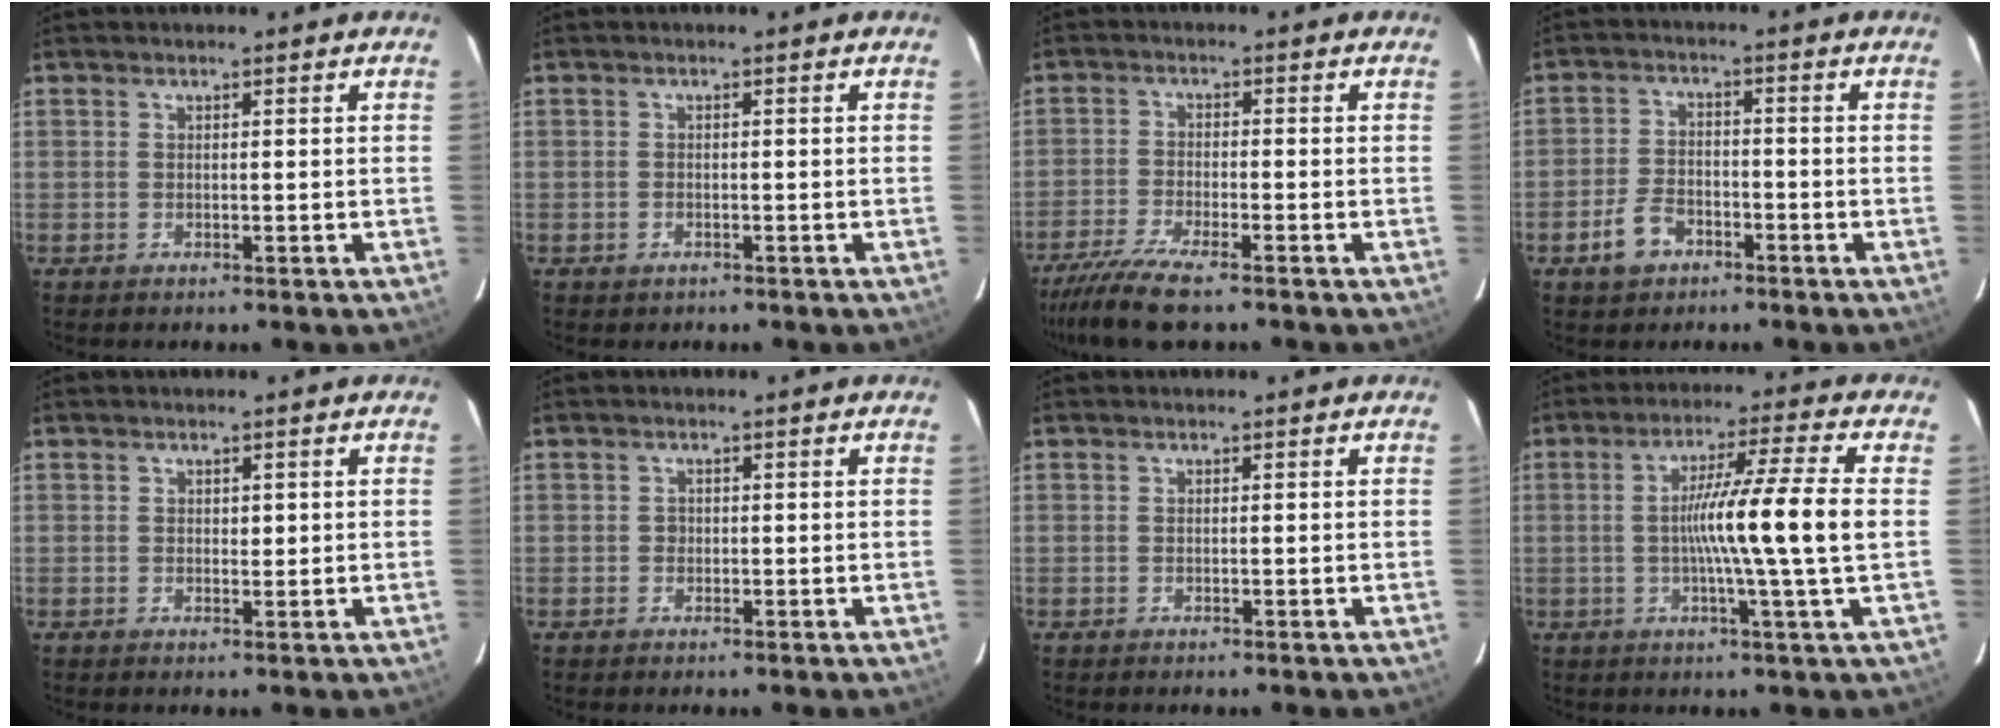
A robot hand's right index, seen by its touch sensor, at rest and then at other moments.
{"total": 0.9, "force": [-0.5, 0.7, 0.2], "torque": [-0.007, 0.001, -0.004]}
{"total": 8.0, "force": [-6.4, 0.4, 4.8], "torque": [-0.083, -0.022, -0.111]}
{"total": 5.2, "force": [-3.0, 3.3, 2.7], "torque": [-0.063, 0.006, -0.051]}
{"total": 1.0, "force": [0.3, 0.6, 0.7], "torque": [-0.008, 0.000, 0.005]}
{"total": 0.8, "force": [-0.1, 0.8, 0.3], "torque": [-0.003, 0.003, -0.002]}
{"total": 0.0}
{"total": 11.6, "force": [-0.2, -2.0, 11.4], "torque": [-0.194, -0.002, -0.006]}